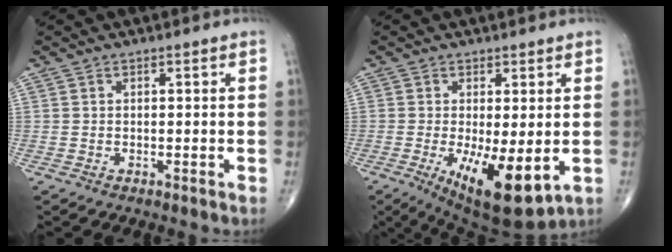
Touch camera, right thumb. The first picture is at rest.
{"total": 12.0, "force": [-2.8, 4.3, 10.9], "torque": [-0.171, -0.028, -0.027]}